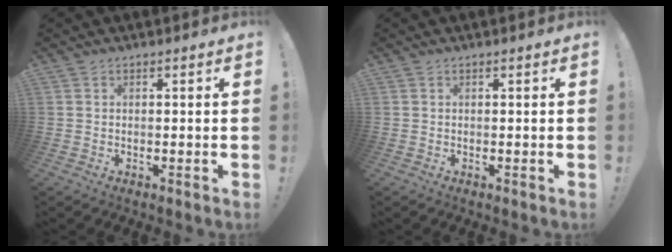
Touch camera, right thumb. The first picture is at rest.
{"total": 0.0}